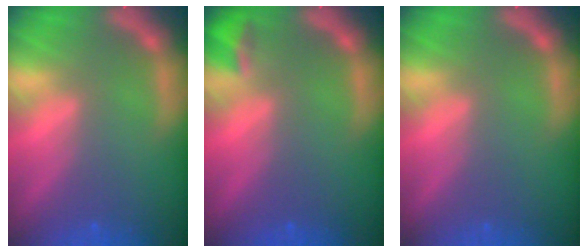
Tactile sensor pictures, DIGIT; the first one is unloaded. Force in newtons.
{"total": 1.9}
{"total": 0.0}